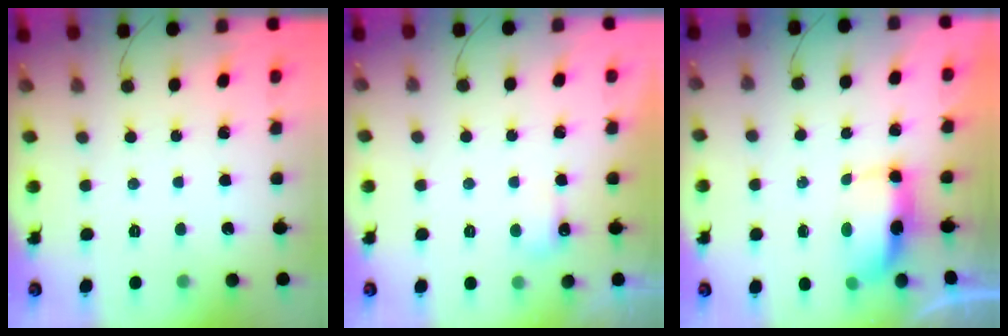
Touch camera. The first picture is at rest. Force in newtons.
{"total": 4.2, "press": 4.0, "slide": 1.0}
{"total": 6.1, "press": 6.1, "slide": 0.6}